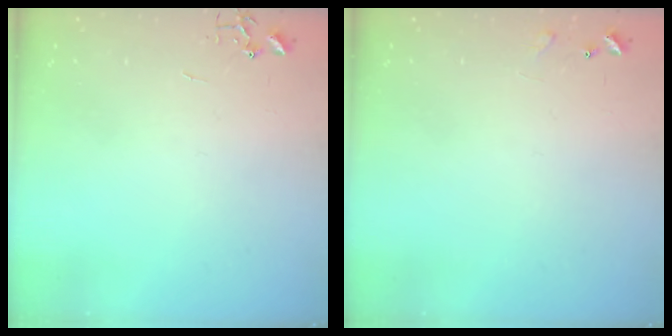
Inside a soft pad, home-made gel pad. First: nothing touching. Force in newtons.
{"total": 5.9, "press": 5.9, "slide": 0.9}